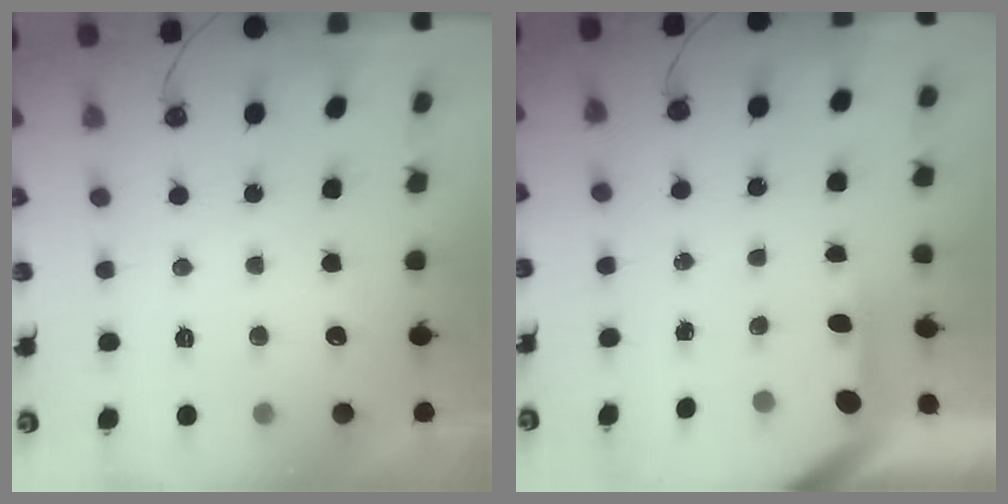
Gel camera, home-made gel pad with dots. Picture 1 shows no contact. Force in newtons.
{"total": 3.8, "press": 3.8, "slide": 0.3}